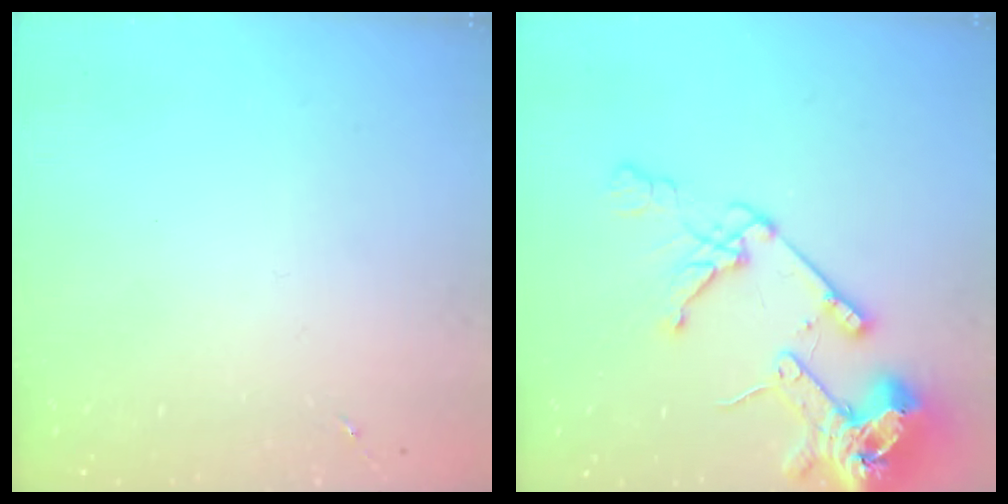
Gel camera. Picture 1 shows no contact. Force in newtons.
{"total": 18.6, "press": 18.4, "slide": 2.4}